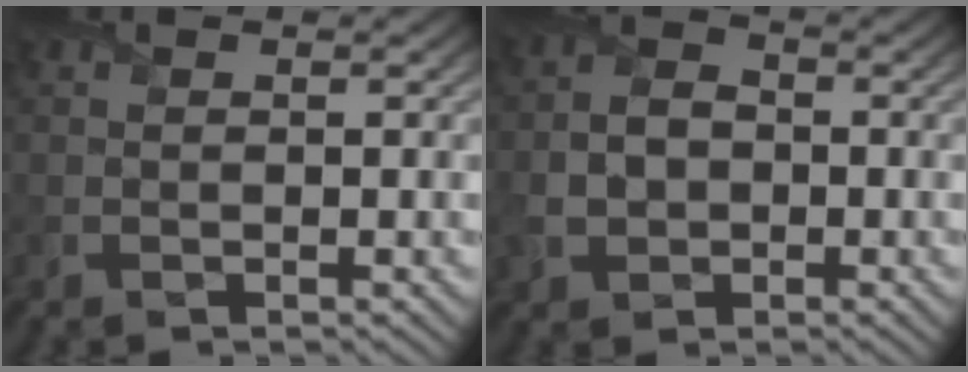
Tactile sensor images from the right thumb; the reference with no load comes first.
{"total": 4.8, "force": [-1.2, 3.6, 2.8], "torque": [-0.072, -0.009, -0.025]}